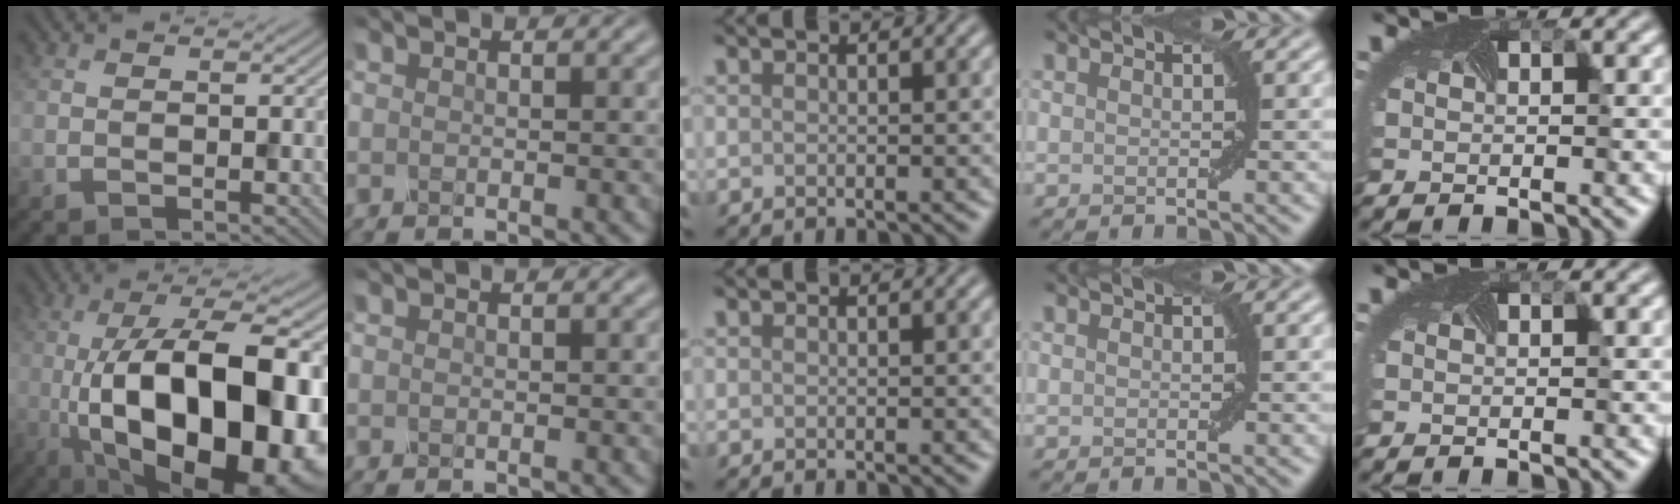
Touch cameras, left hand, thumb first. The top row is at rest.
{"thumb": {"total": 21.0, "force": [-4.2, 8.8, 18.6], "torque": [-0.290, -0.003, -0.060]}}